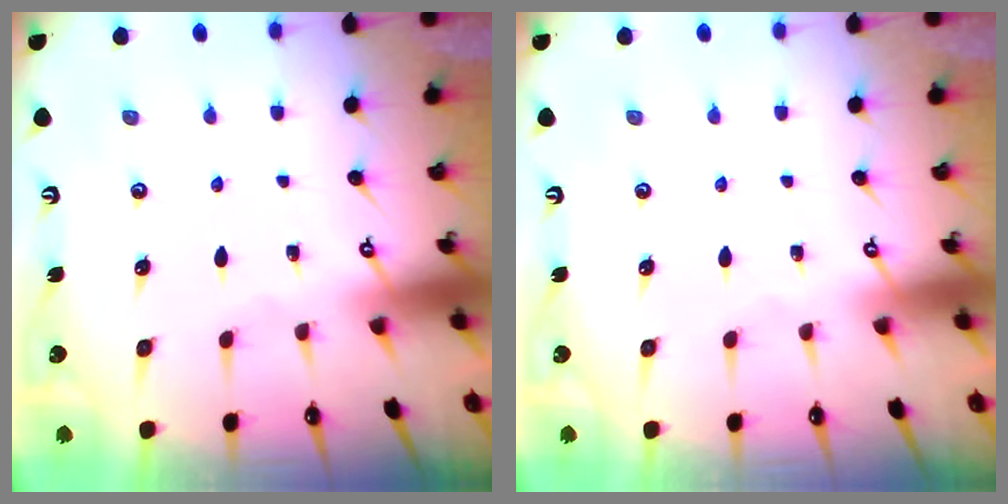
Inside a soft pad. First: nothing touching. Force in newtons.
{"total": 0.0}